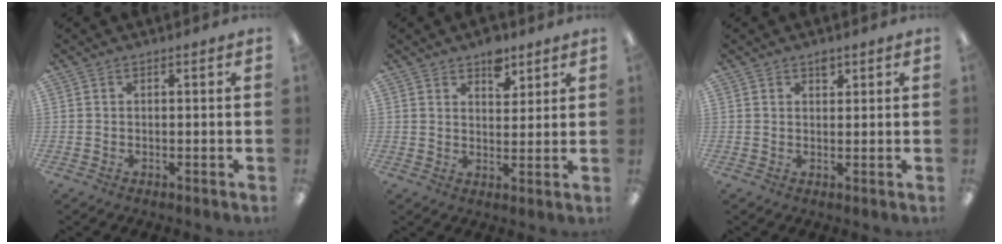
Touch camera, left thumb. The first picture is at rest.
{"total": 6.3, "force": [4.3, 3.5, 3.0], "torque": [-0.023, -0.023, 0.070]}
{"total": 2.0, "force": [1.4, 1.1, 0.8], "torque": [0.000, -0.006, 0.023]}